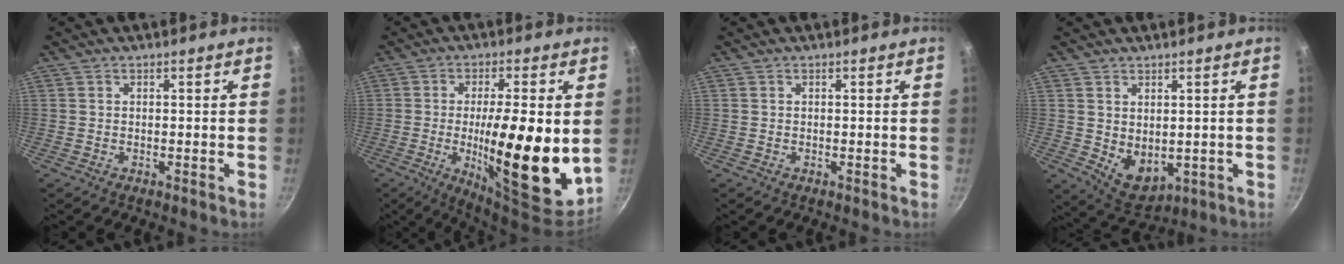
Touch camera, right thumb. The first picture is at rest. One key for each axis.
{"total": 19.0, "fx": -1.1, "fy": 5.0, "fz": 18.2, "tx": -0.273, "ty": -0.018, "tz": -0.017}
{"total": 0.0}
{"total": 6.7, "fx": 0.9, "fy": 4.5, "fz": 4.8, "tx": -0.058, "ty": -0.022, "tz": 0.036}